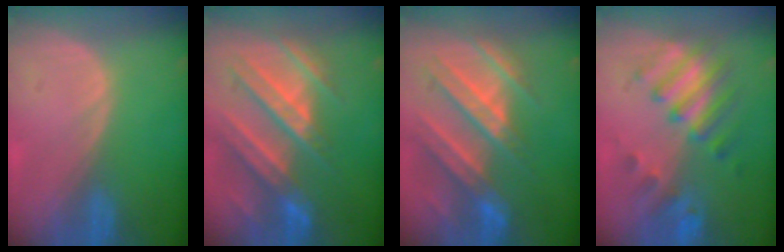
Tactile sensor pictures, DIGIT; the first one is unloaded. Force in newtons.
{"total": 10.8, "press": 9.7, "slide": 4.8}
{"total": 10.5, "press": 9.6, "slide": 4.3}
{"total": 7.6, "press": 7.5, "slide": 1.4}